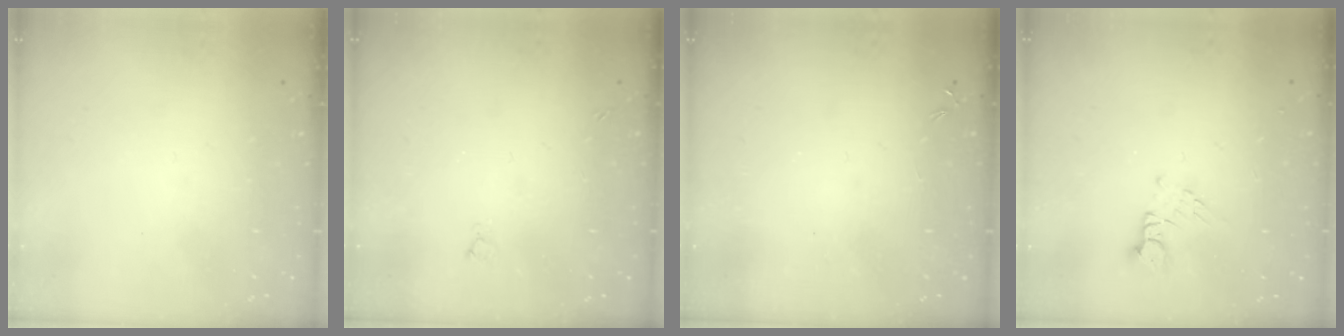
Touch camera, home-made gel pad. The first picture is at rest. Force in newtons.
{"total": 2.5, "press": 2.4, "slide": 0.6}
{"total": 0.0}
{"total": 2.5, "press": 2.5, "slide": 0.3}